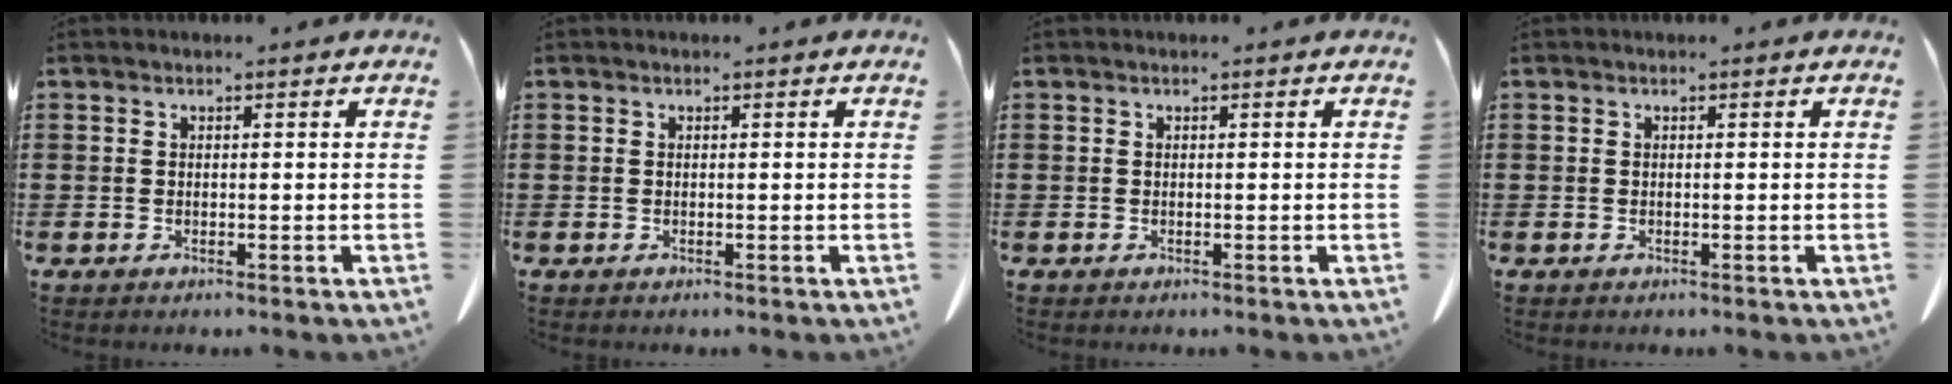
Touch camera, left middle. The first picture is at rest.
{"total": 0.0}
{"total": 0.0}
{"total": 0.0}